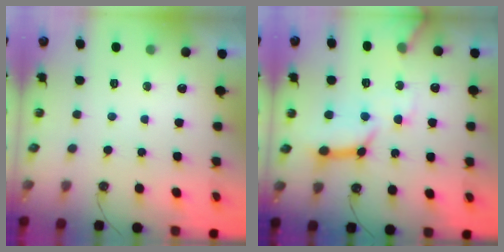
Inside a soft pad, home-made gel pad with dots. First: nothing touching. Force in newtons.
{"total": 13.3, "press": 13.2, "slide": 1.5}